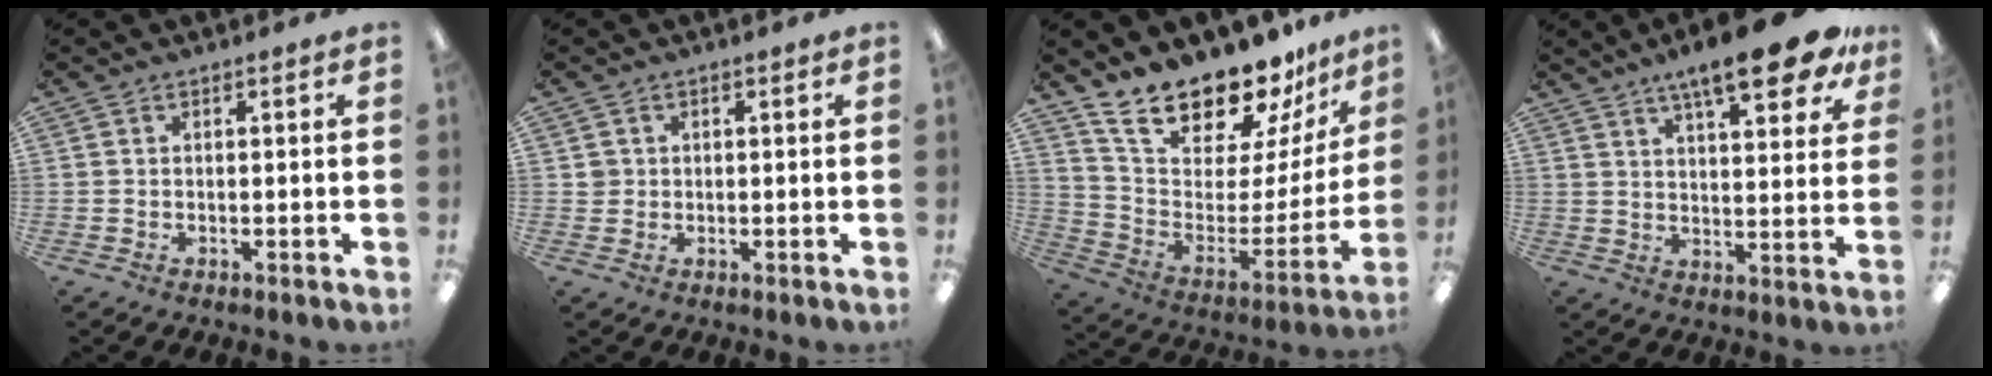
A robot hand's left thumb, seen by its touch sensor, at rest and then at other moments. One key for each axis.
{"total": 1.9, "fx": 0.3, "fy": 1.9, "fz": 0.1, "tx": 0.002, "ty": 0.002, "tz": 0.002}
{"total": 19.3, "fx": 17.5, "fy": 5.9, "fz": 5.7, "tx": -0.115, "ty": -0.143, "tz": 0.312}
{"total": 15.1, "fx": 10.4, "fy": 3.9, "fz": 10.2, "tx": -0.149, "ty": -0.056, "tz": 0.165}